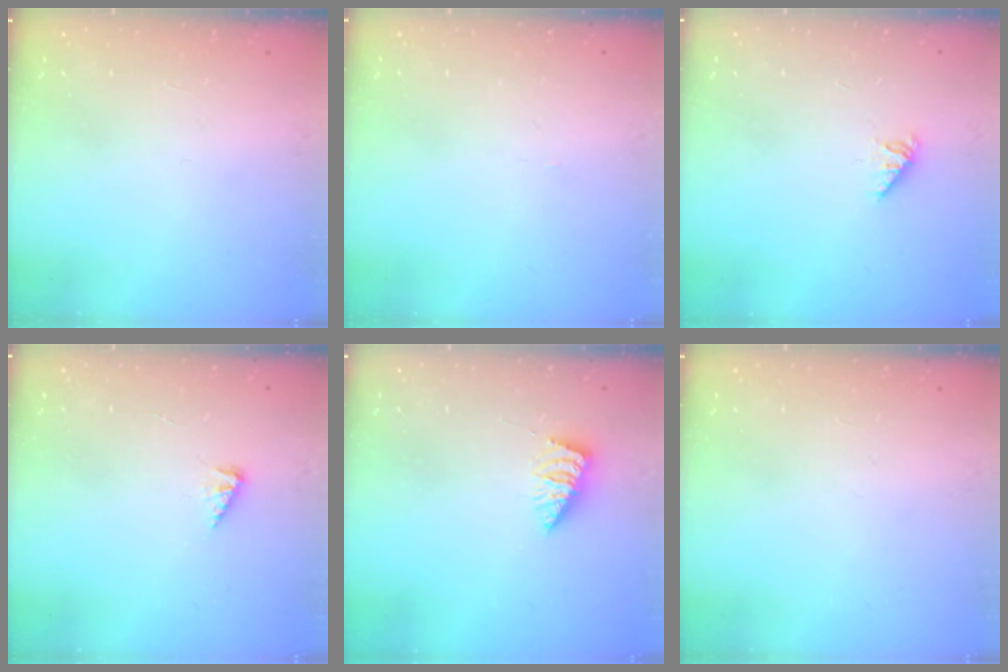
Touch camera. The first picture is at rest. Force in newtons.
{"total": 0.0}
{"total": 3.2, "press": 3.2, "slide": 0.3}
{"total": 2.7, "press": 2.7, "slide": 0.4}
{"total": 2.3, "press": 2.3, "slide": 0.4}
{"total": 0.0}